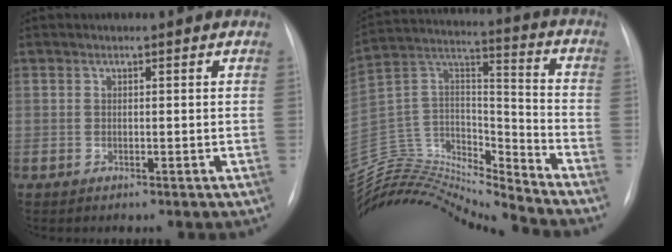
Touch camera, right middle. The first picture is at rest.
{"total": 23.0, "force": [-22.3, 1.5, 5.4], "torque": [-0.114, 0.047, -0.382]}